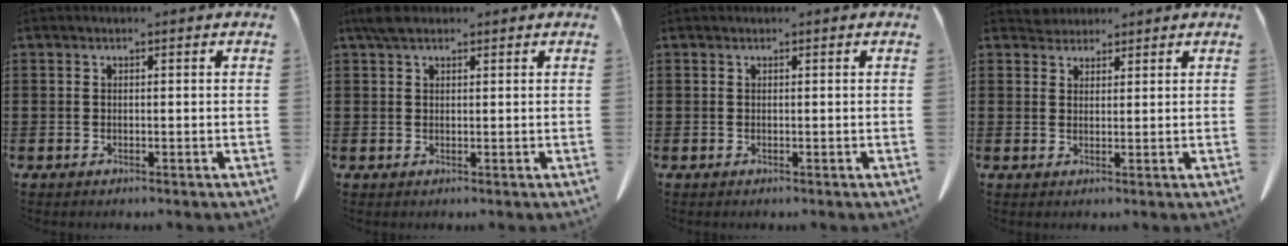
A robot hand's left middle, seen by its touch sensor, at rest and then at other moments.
{"total": 2.5, "force": [1.9, 1.1, 1.3], "torque": [-0.031, 0.004, 0.037]}
{"total": 0.0}
{"total": 2.2, "force": [2.1, 0.6, -0.2], "torque": [0.005, -0.004, 0.043]}